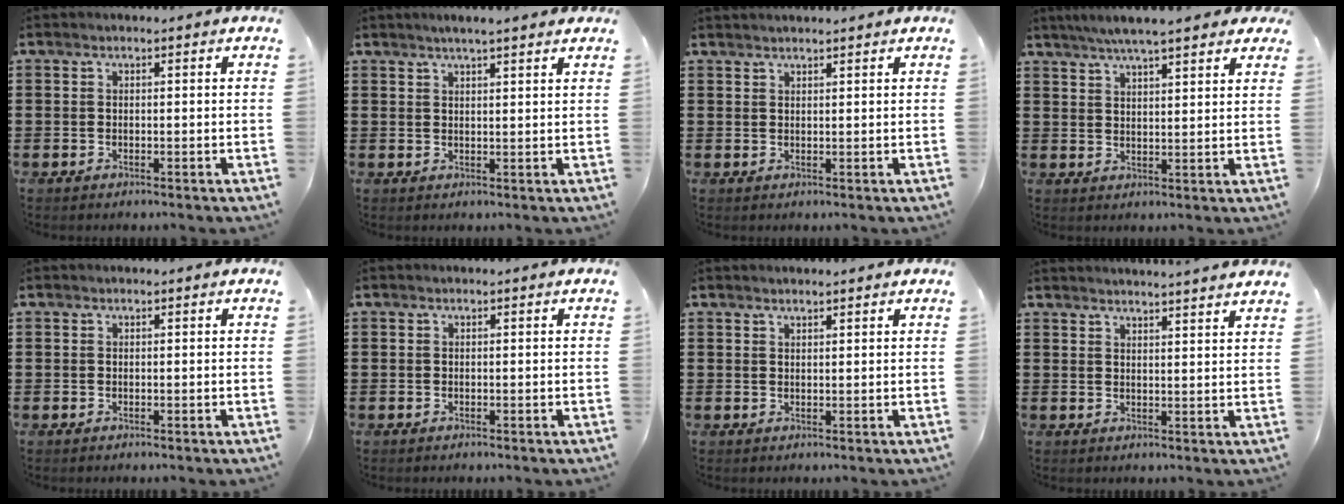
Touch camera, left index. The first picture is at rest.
{"total": 2.3, "force": [2.1, -0.1, 1.0], "torque": [-0.024, 0.000, 0.038]}
{"total": 1.1, "force": [1.1, 0.0, 0.0], "torque": [-0.004, 0.000, 0.021]}
{"total": 5.4, "force": [4.6, 0.5, 2.8], "torque": [-0.068, -0.004, 0.080]}
{"total": 0.0}
{"total": 0.0}
{"total": 1.1, "force": [1.1, 0.1, 0.2], "torque": [-0.006, 0.000, 0.021]}
{"total": 2.8, "force": [2.7, -0.8, 0.0], "torque": [-0.008, -0.013, 0.049]}